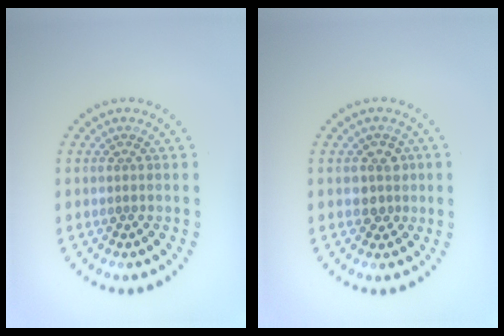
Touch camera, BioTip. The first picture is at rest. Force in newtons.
{"total": 2.0, "press": 1.8, "slide": 0.9}